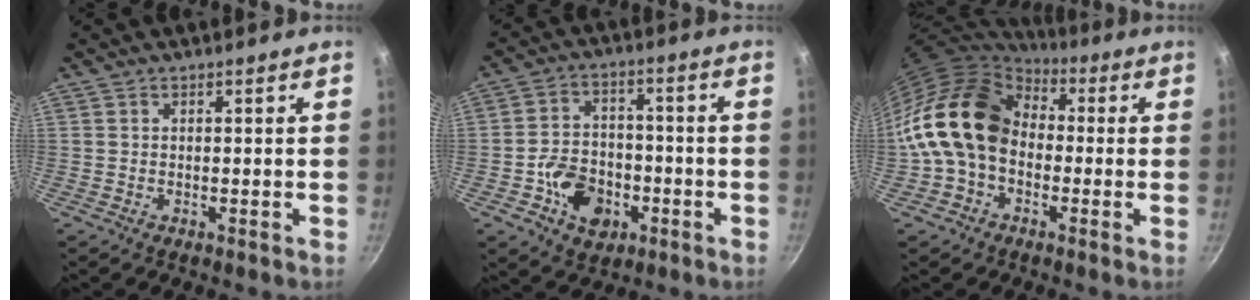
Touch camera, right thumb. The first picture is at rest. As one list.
[{"total": 10.9, "force": [-4.0, 8.1, 6.2], "torque": [-0.075, 0.032, -0.066]}, {"total": 17.1, "force": [-0.4, 13.0, 11.1], "torque": [-0.179, 0.043, -0.023]}]